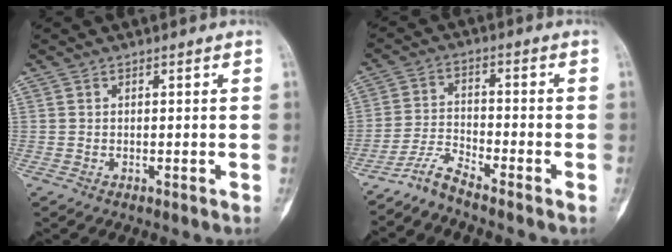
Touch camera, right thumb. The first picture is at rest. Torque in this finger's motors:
{"motor_torque": [0.34, -0.34, 0.34, -0.38, 0.00]}